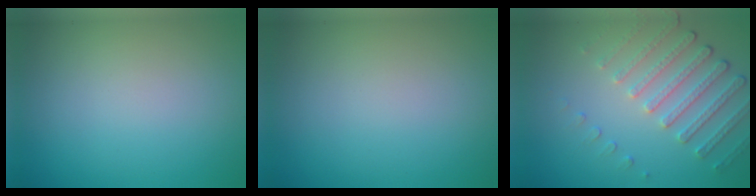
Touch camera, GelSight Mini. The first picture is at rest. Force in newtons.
{"total": 0.0}
{"total": 4.6, "press": 3.3, "slide": 3.2}